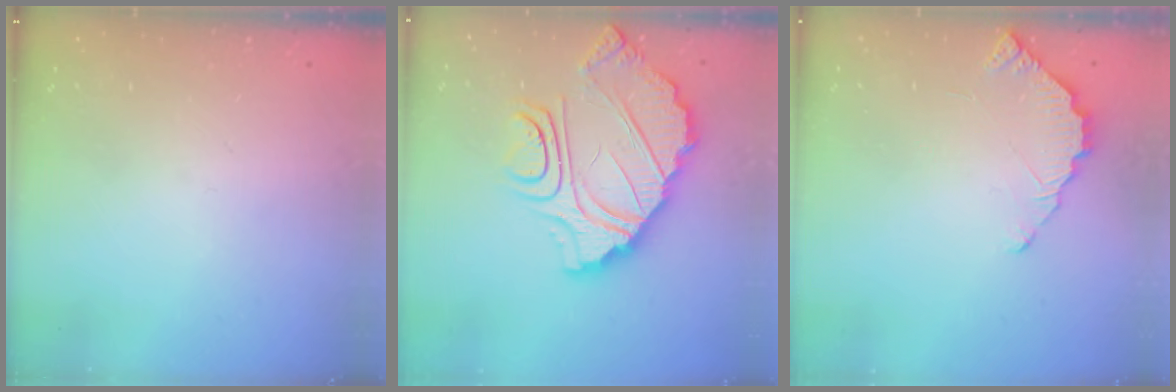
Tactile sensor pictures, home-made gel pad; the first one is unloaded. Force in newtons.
{"total": 15.2, "press": 15.1, "slide": 1.5}
{"total": 2.8, "press": 2.8, "slide": 0.3}